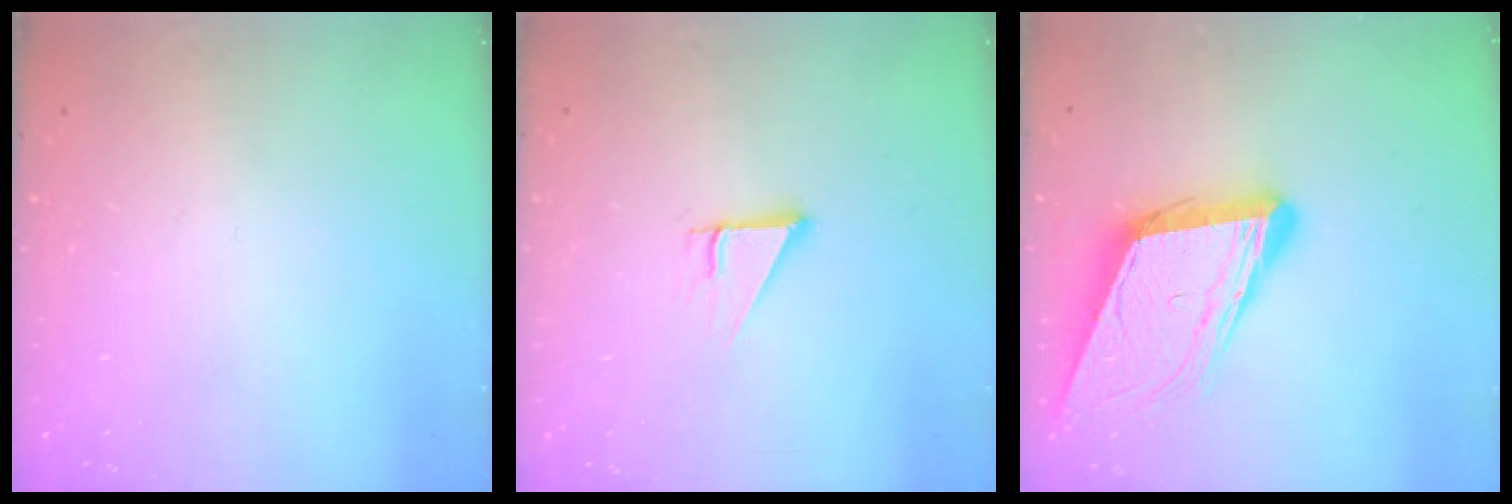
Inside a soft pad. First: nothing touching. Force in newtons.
{"total": 2.5, "press": 2.5, "slide": 0.1}
{"total": 15.9, "press": 15.4, "slide": 4.0}